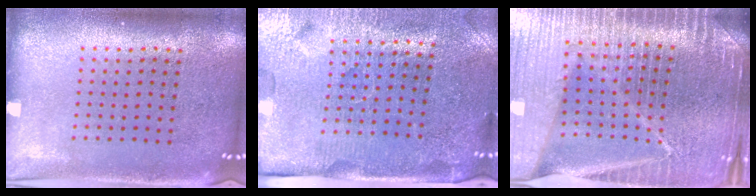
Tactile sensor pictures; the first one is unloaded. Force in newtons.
{"total": 4.3, "press": 3.9, "slide": 1.9}
{"total": 6.3, "press": 5.5, "slide": 3.1}